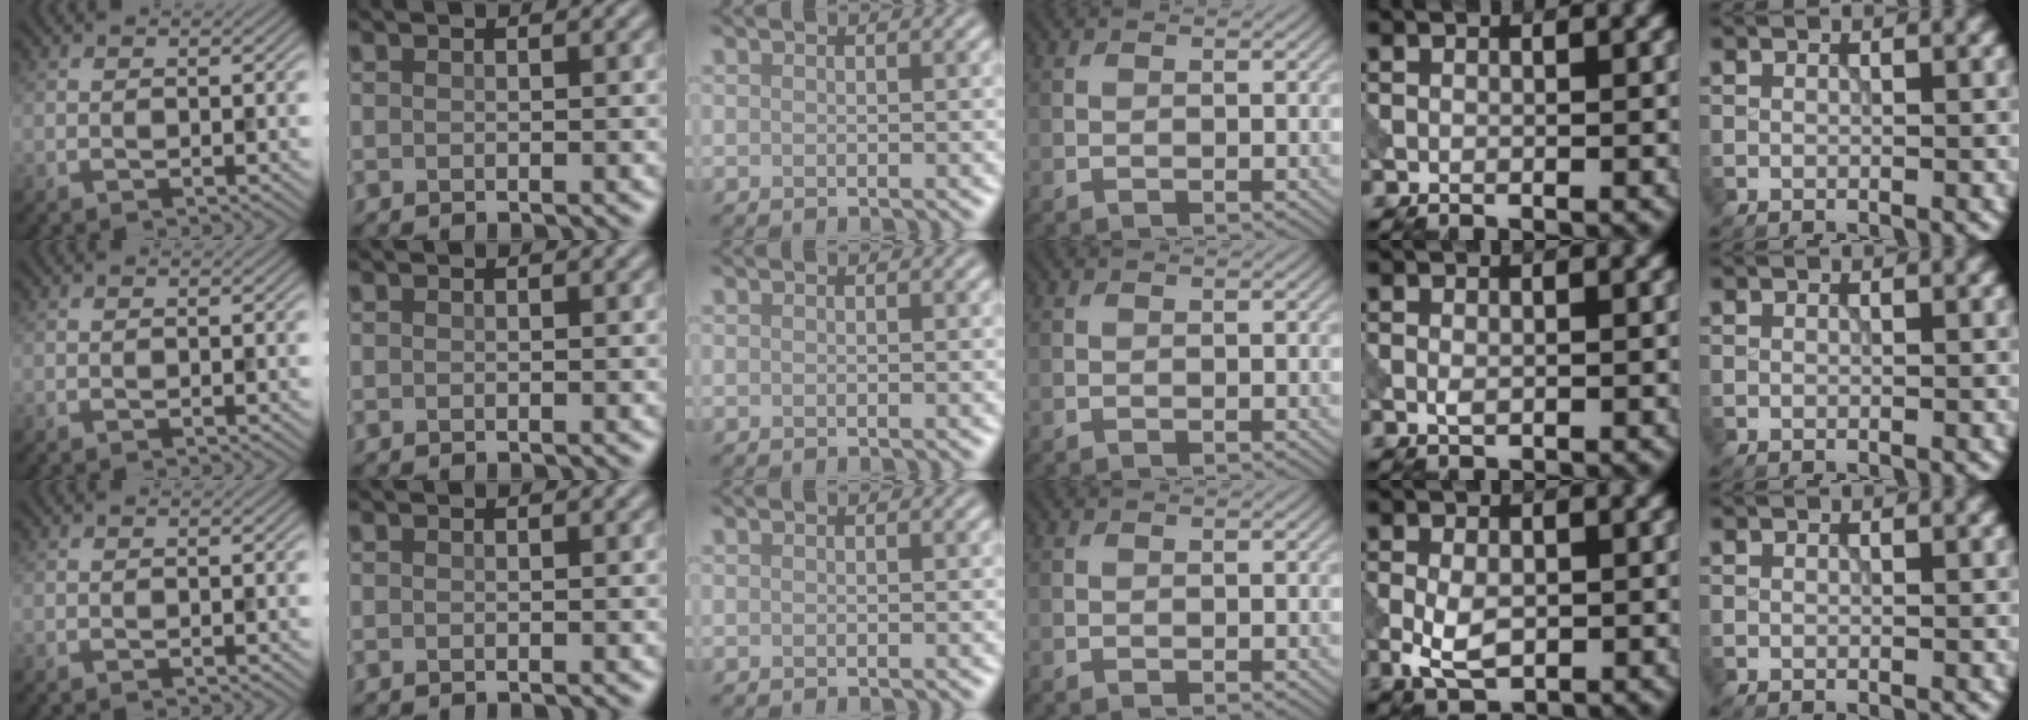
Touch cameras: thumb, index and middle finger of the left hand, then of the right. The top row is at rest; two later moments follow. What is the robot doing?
{"motion": "press", "object": "tv remote"}